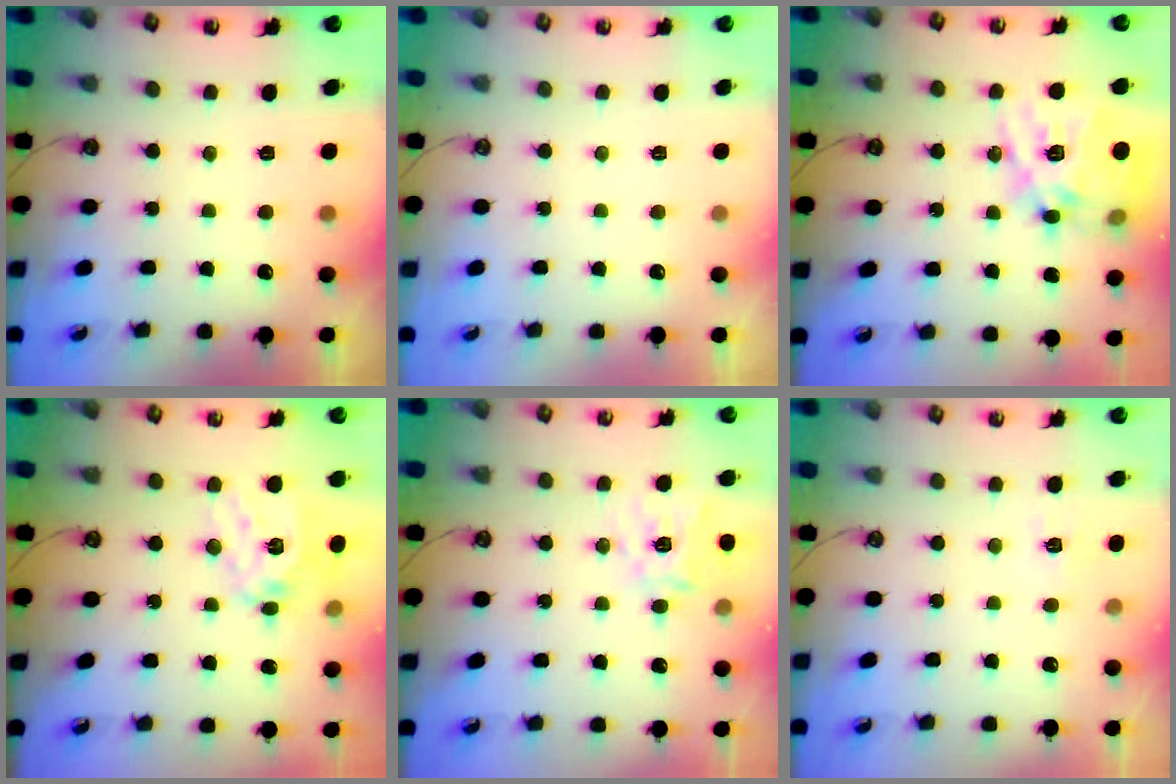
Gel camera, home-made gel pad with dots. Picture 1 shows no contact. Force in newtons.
{"total": 0.0}
{"total": 21.8, "press": 21.5, "slide": 3.3}
{"total": 13.7, "press": 13.5, "slide": 2.4}
{"total": 14.7, "press": 14.6, "slide": 1.7}
{"total": 5.5, "press": 5.5, "slide": 0.6}